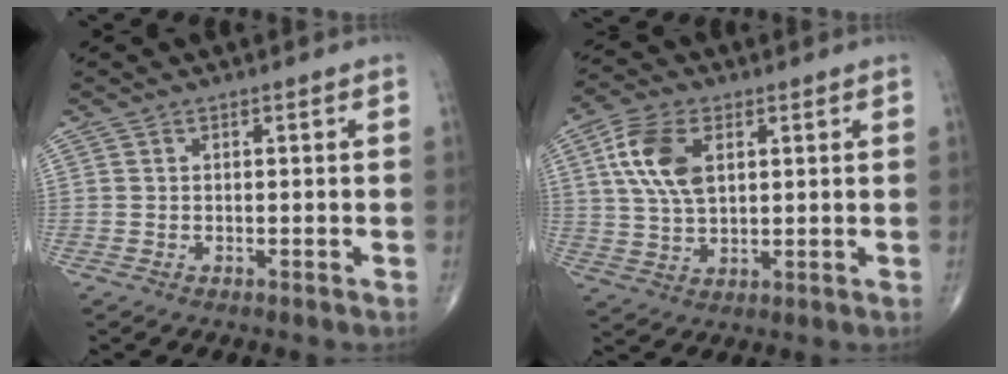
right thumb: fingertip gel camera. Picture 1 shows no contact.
{"total": 10.5, "force": [3.1, 5.9, 8.1], "torque": [-0.160, -0.001, 0.060]}